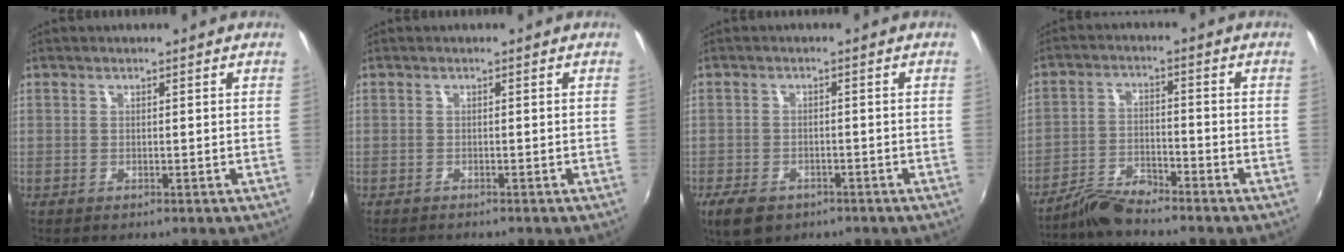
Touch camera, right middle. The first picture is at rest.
{"total": 1.2, "force": [-1.2, 0.2, 0.2], "torque": [-0.007, -0.008, -0.021]}
{"total": 6.5, "force": [-4.1, 3.8, 3.3], "torque": [-0.084, -0.016, -0.070]}
{"total": 6.4, "force": [-5.9, 0.8, 2.3], "torque": [-0.052, 0.001, -0.113]}